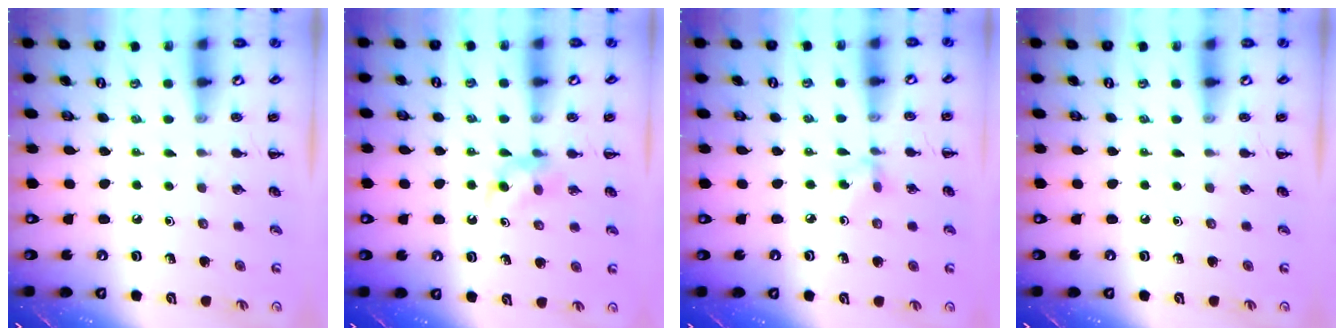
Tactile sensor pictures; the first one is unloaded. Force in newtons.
{"total": 3.7, "press": 3.5, "slide": 1.2}
{"total": 3.6, "press": 3.3, "slide": 1.4}
{"total": 0.0}